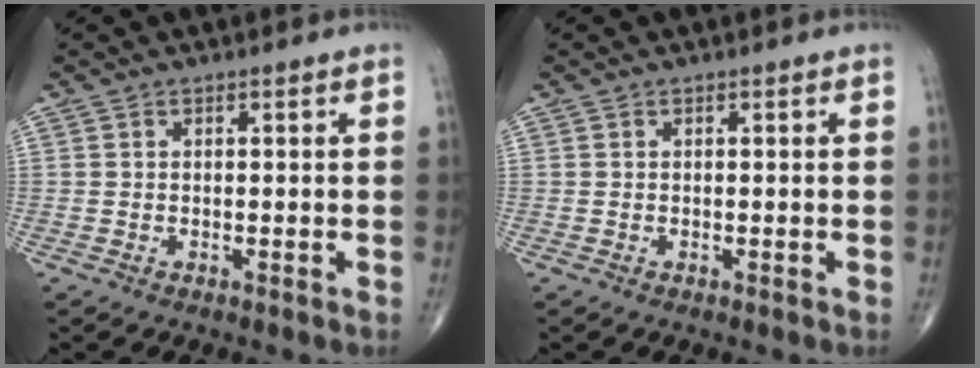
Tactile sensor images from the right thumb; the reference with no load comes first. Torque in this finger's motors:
{"motor_torque": [0.00, 0.00, 0.00, 0.00, 0.00]}